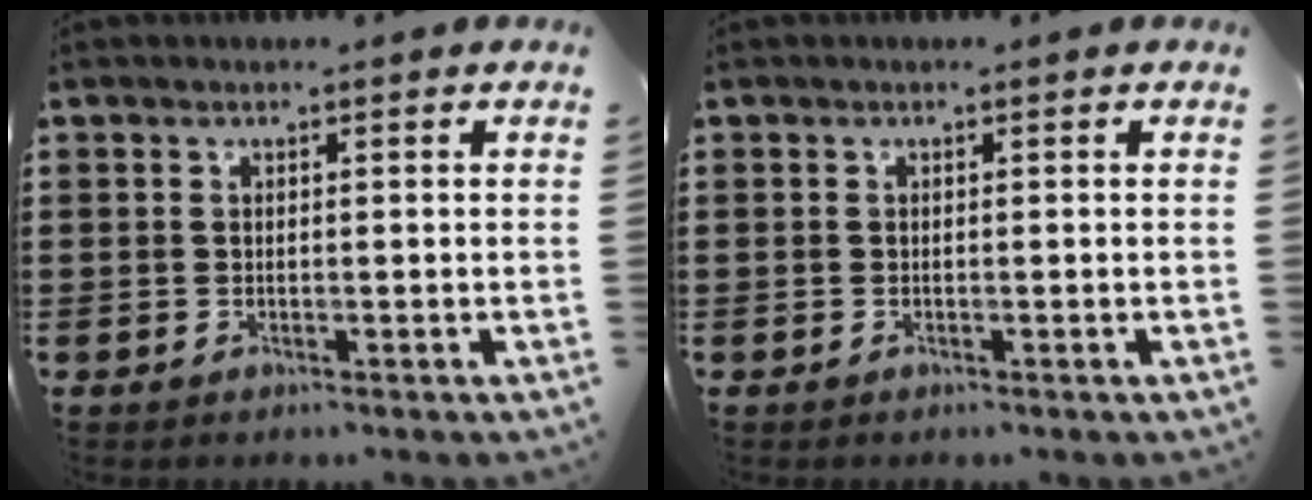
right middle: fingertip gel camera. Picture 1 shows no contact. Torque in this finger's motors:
{"motor_torque": [0.45, -0.40, 0.02, 0.02]}